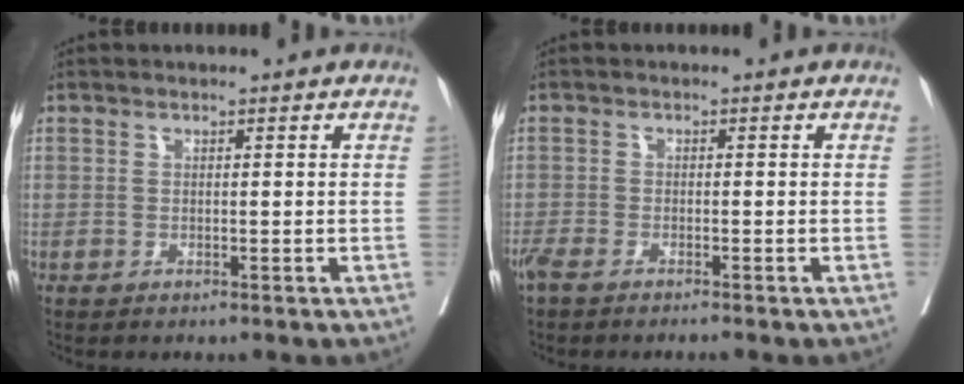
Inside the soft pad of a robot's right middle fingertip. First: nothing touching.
{"total": 3.4, "force": [-2.9, 0.3, 1.8], "torque": [-0.034, -0.005, -0.052]}